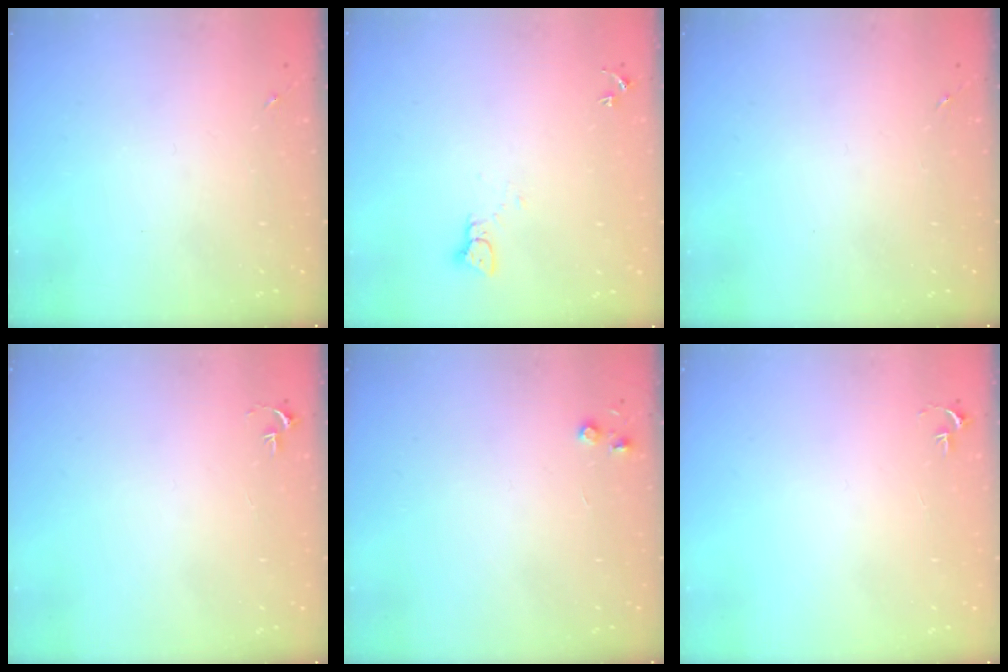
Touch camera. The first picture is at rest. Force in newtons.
{"total": 2.1, "press": 2.1, "slide": 0.2}
{"total": 0.0}
{"total": 2.7, "press": 2.7, "slide": 0.3}
{"total": 3.8, "press": 3.7, "slide": 0.5}
{"total": 2.7, "press": 2.7, "slide": 0.3}